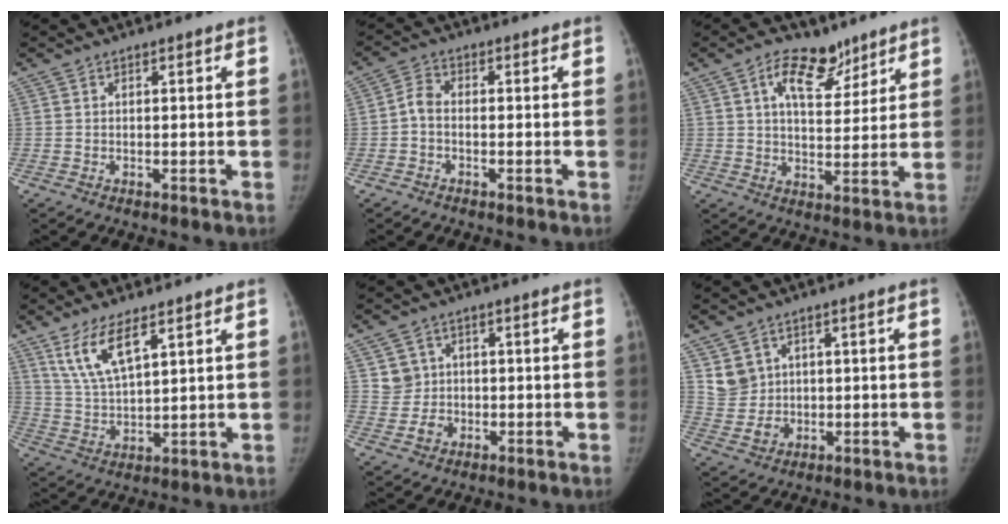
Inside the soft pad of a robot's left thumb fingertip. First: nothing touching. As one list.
[{"total": 3.3, "force": [-0.9, 2.0, 2.4], "torque": [-0.045, 0.014, -0.028]}, {"total": 9.8, "force": [5.7, 5.3, 5.8], "torque": [-0.064, -0.034, 0.091]}, {"total": 9.6, "force": [5.7, 3.3, 7.0], "torque": [-0.130, -0.025, 0.123]}, {"total": 4.4, "force": [0.3, 4.4, 0.5], "torque": [0.022, 0.002, 0.006]}, {"total": 5.7, "force": [1.8, 5.2, 1.6], "torque": [-0.008, -0.011, 0.045]}]